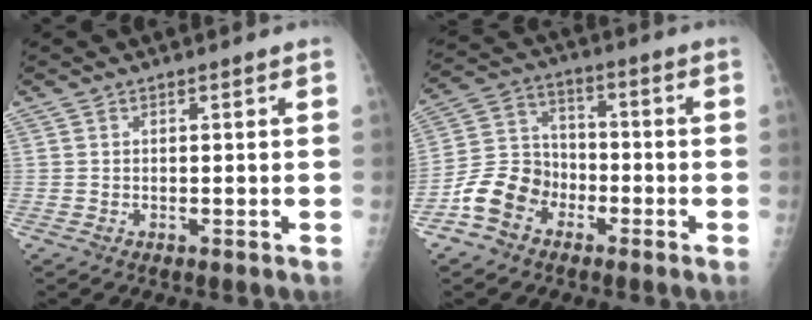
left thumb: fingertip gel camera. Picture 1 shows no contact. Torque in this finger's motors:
{"motor_torque": [-0.87, 1.25, 0.04, 0.09, 0.14]}